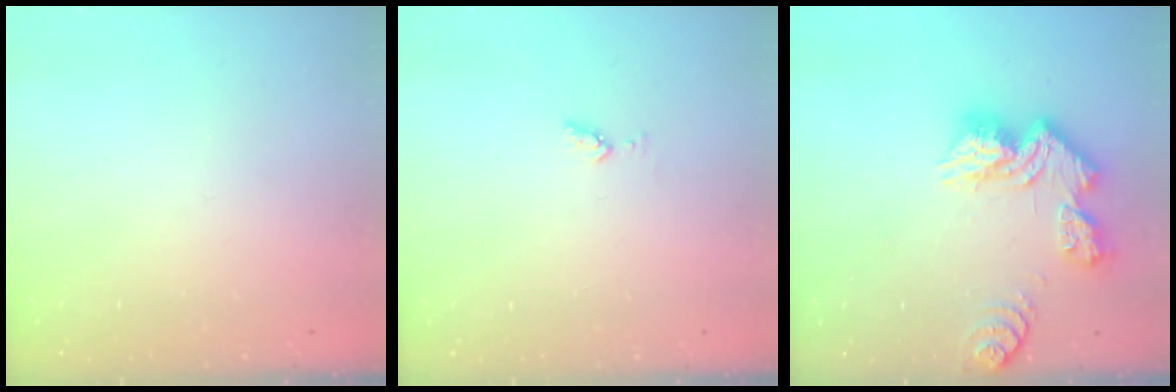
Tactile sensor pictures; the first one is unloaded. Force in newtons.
{"total": 3.3, "press": 3.2, "slide": 0.7}
{"total": 13.2, "press": 13.2, "slide": 1.2}